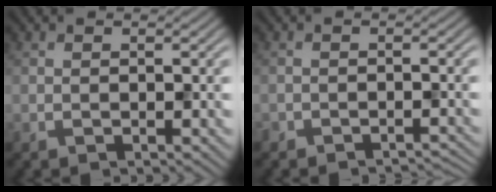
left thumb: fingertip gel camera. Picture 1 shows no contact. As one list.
[{"total": 2.0, "force": [-1.9, 0.4, 0.3], "torque": [0.000, -0.001, -0.029]}]